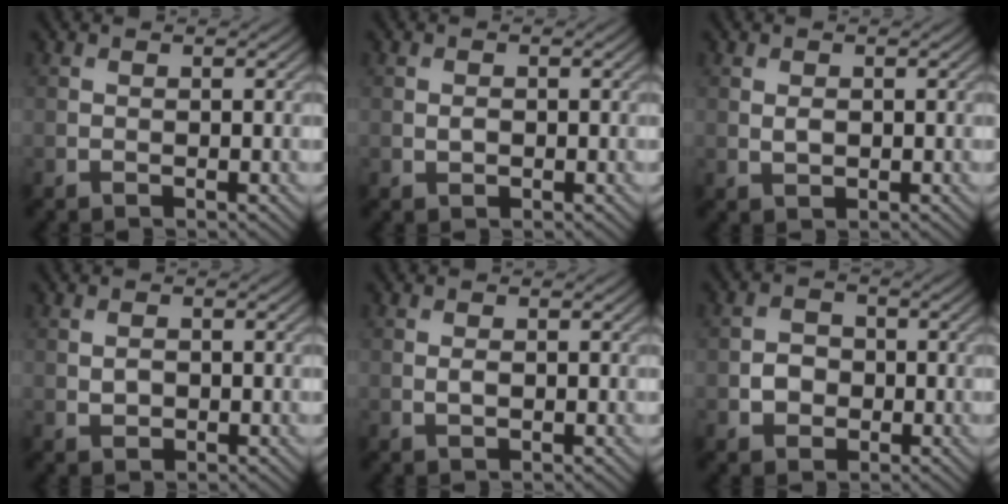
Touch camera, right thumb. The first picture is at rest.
{"total": 0.9, "force": [-0.1, 0.7, 0.6], "torque": [-0.012, -0.002, -0.002]}
{"total": 1.2, "force": [0.2, 0.8, 0.9], "torque": [-0.021, -0.003, 0.006]}
{"total": 1.2, "force": [0.0, 0.9, 0.9], "torque": [-0.017, -0.002, 0.002]}
{"total": 1.0, "force": [0.0, 0.5, 0.9], "torque": [-0.020, -0.003, 0.002]}
{"total": 2.7, "force": [-0.6, 2.4, 1.2], "torque": [-0.021, -0.002, -0.016]}